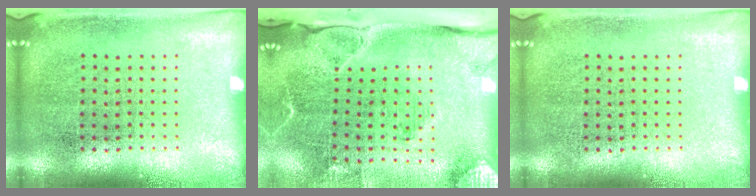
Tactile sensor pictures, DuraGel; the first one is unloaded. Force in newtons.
{"total": 3.0, "press": 2.3, "slide": 1.9}
{"total": 0.0}